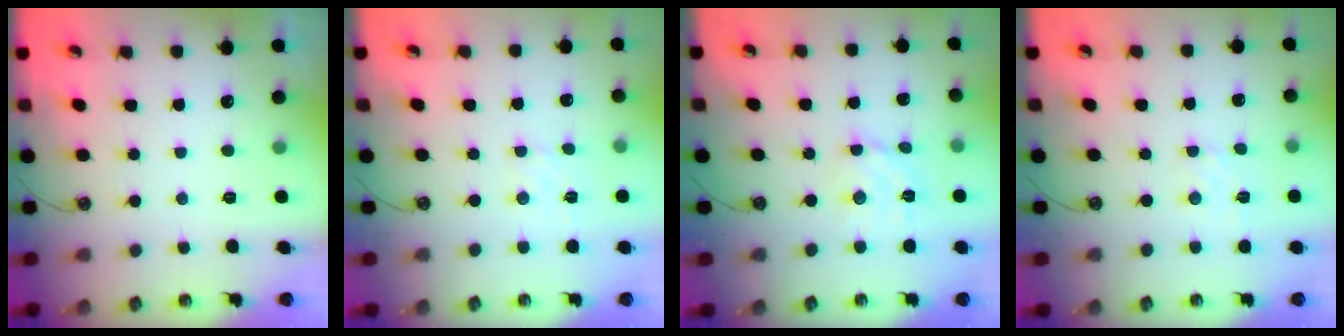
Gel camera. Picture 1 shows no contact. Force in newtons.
{"total": 2.2, "press": 2.1, "slide": 0.5}
{"total": 7.2, "press": 7.1, "slide": 0.5}
{"total": 3.3, "press": 3.3, "slide": 0.5}